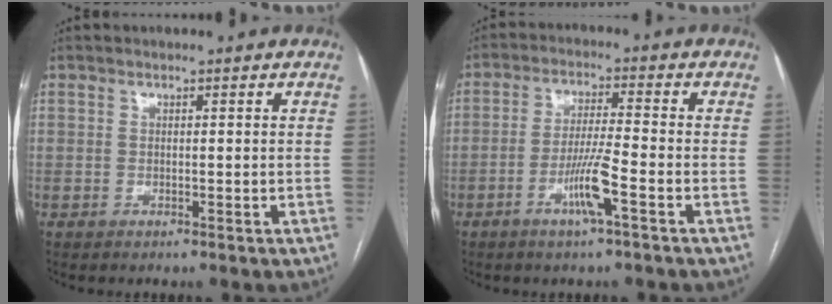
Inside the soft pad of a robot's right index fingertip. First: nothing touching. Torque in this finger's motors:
{"motor_torque": [1.41, -0.15, 0.63, 0.14]}